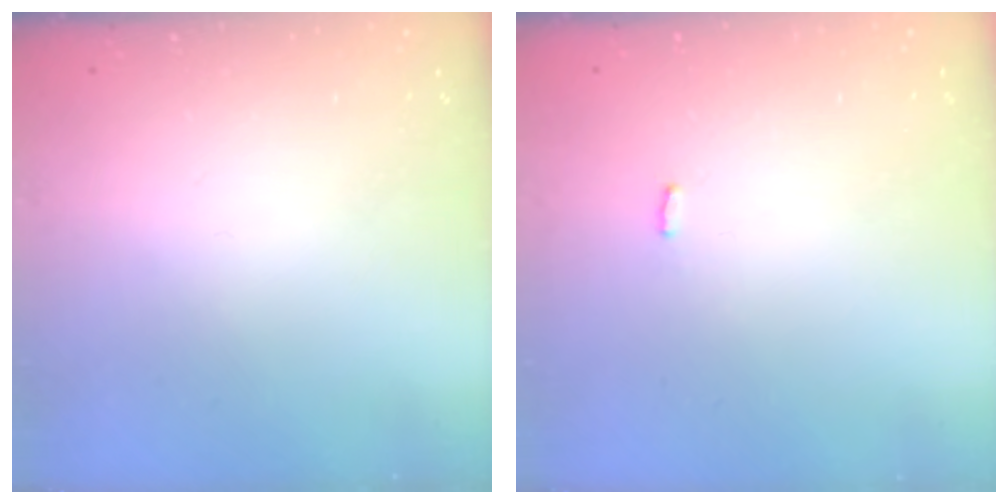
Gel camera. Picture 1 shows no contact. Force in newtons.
{"total": 2.5, "press": 2.5, "slide": 0.4}